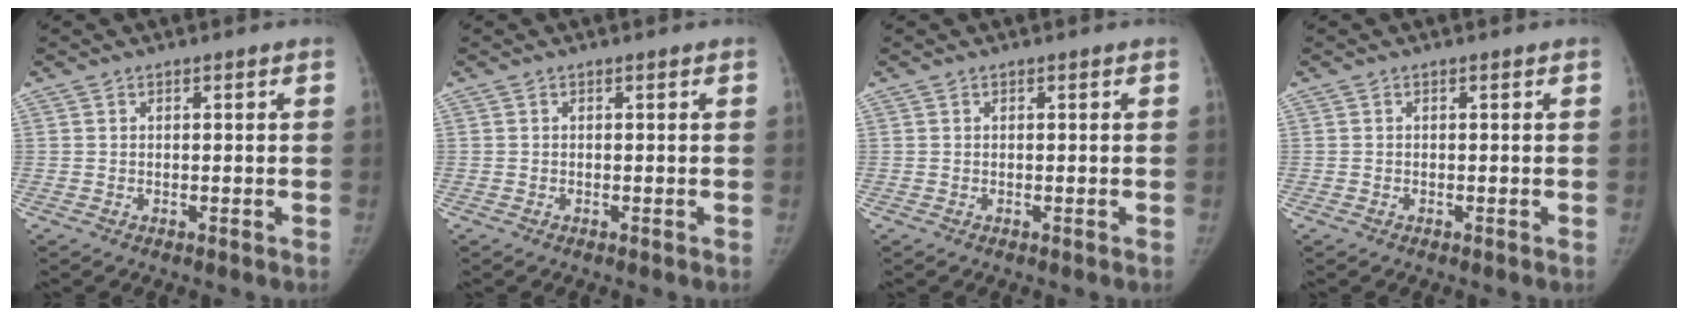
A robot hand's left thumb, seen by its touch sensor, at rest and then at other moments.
{"total": 0.0}
{"total": 0.0}
{"total": 0.0}